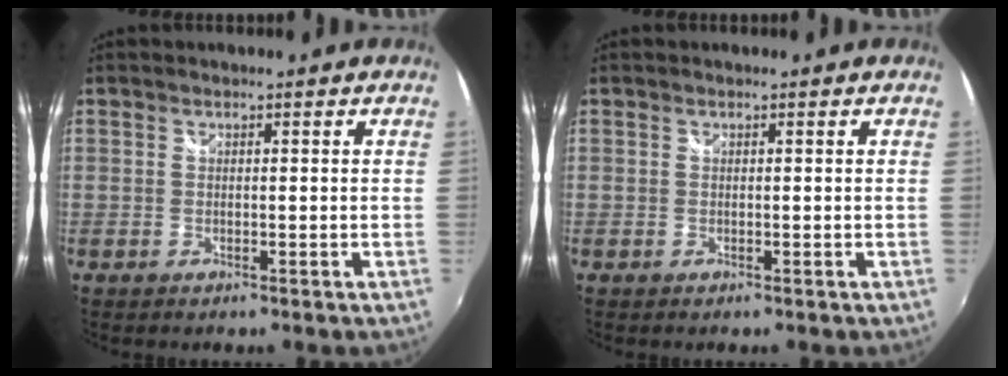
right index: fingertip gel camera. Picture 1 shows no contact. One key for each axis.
{"total": 0.0}